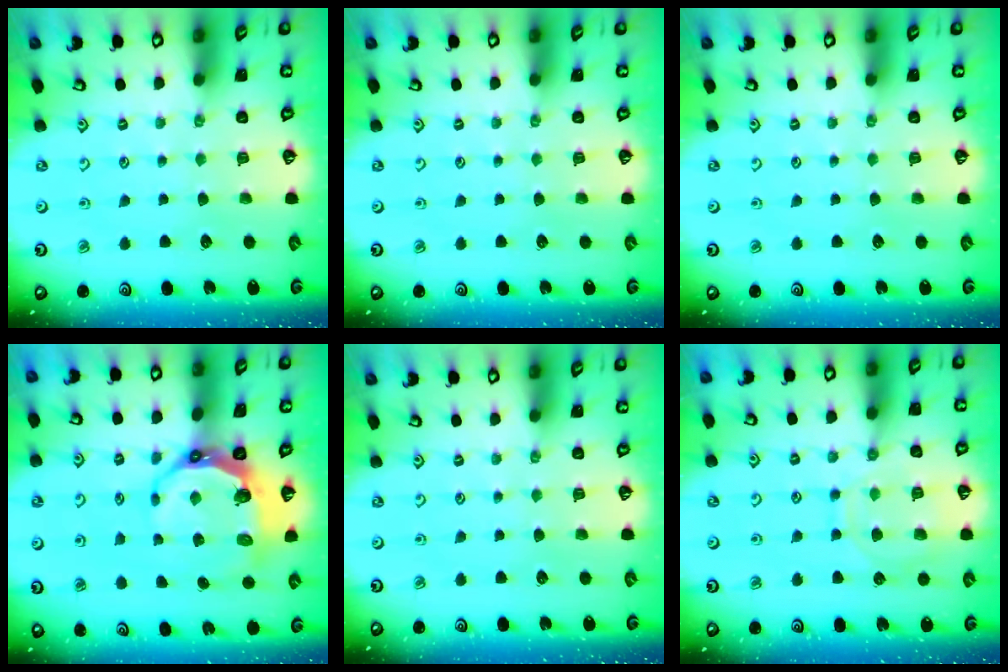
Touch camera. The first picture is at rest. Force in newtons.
{"total": 0.0}
{"total": 0.0}
{"total": 8.2, "press": 7.2, "slide": 3.8}
{"total": 0.0}
{"total": 11.2, "press": 11.1, "slide": 1.1}